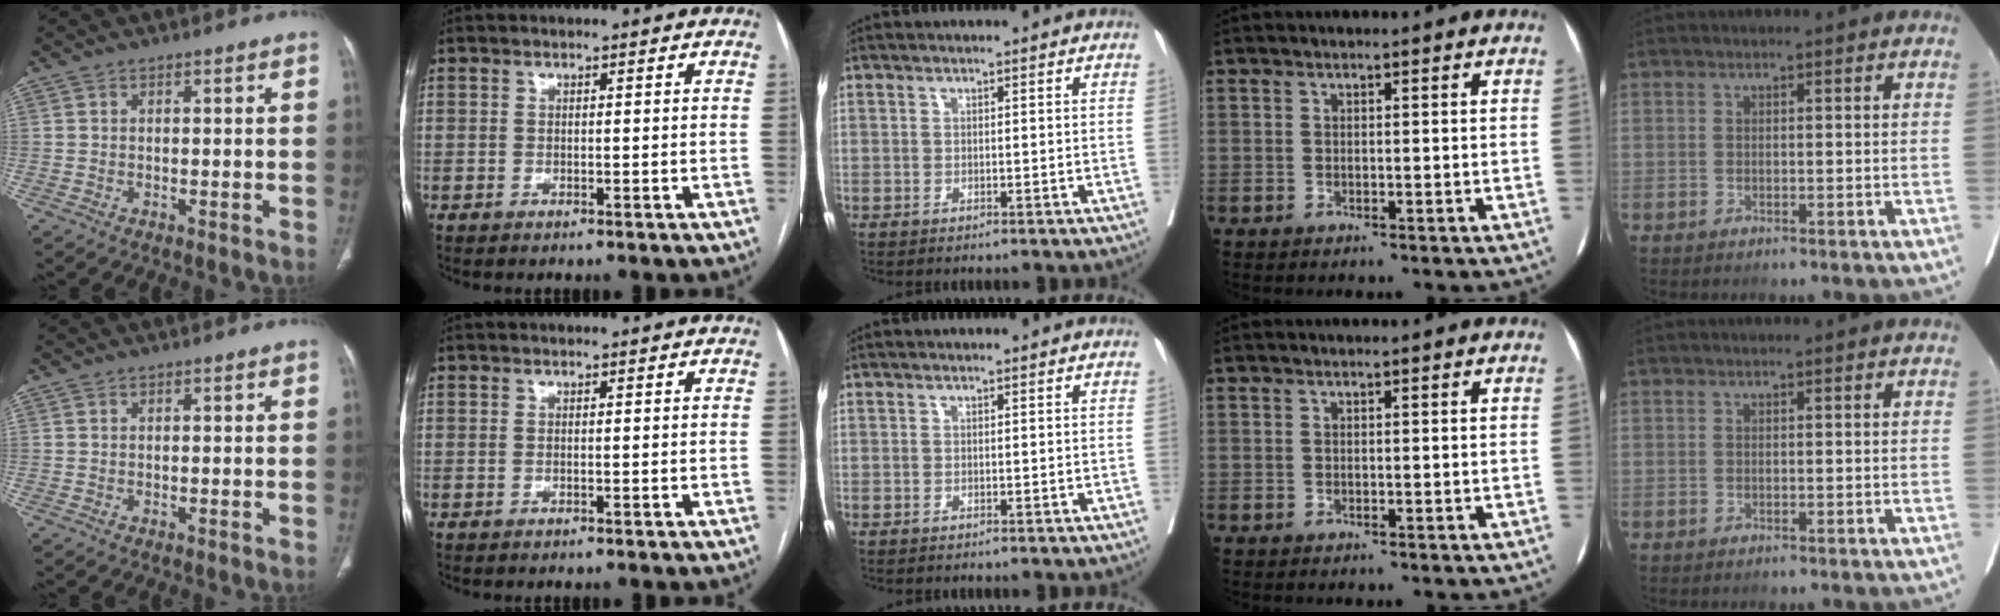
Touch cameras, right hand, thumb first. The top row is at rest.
{}